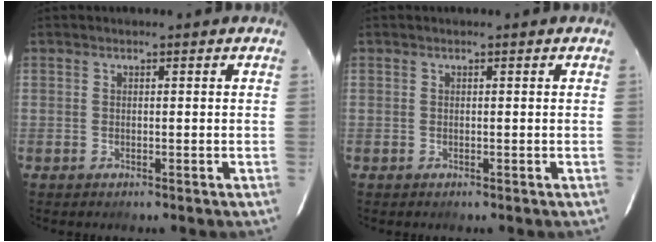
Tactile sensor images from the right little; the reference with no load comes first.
{"total": 0.0}